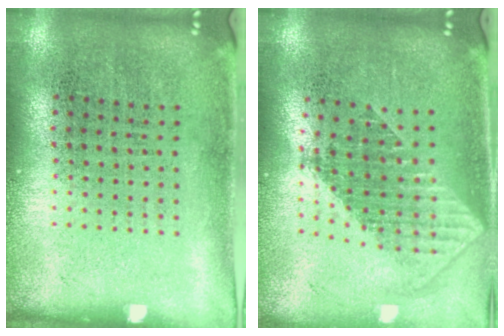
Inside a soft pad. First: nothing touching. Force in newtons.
{"total": 1.8, "press": 1.5, "slide": 1.0}